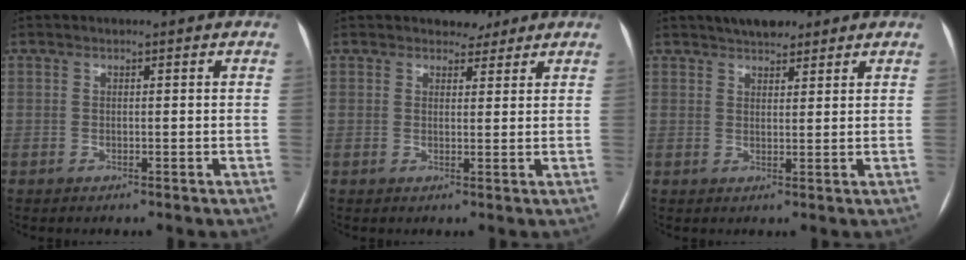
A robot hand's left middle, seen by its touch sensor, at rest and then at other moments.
{"total": 2.8, "force": [2.3, 1.5, 0.3], "torque": [-0.002, 0.000, 0.030]}
{"total": 5.0, "force": [4.0, 1.9, 2.2], "torque": [-0.035, 0.016, 0.065]}